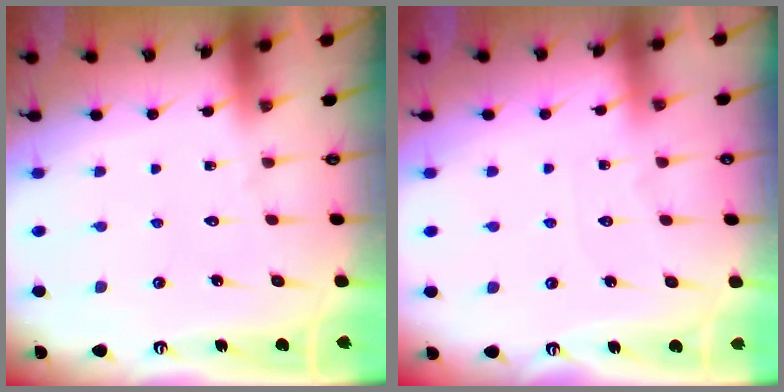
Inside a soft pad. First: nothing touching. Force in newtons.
{"total": 2.5, "press": 2.5, "slide": 0.4}